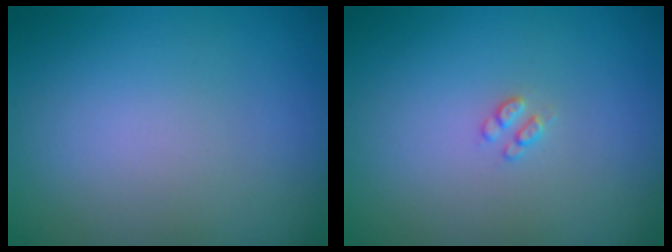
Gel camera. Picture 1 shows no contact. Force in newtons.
{"total": 1.0, "press": 0.9, "slide": 0.2}